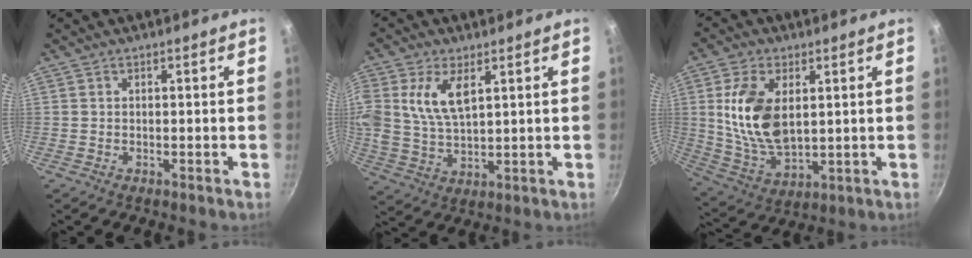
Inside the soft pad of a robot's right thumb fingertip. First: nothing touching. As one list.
[{"total": 9.7, "force": [3.5, 5.1, 7.5], "torque": [-0.149, -0.005, 0.075]}, {"total": 14.4, "force": [2.8, 8.1, 11.5], "torque": [-0.217, -0.016, 0.066]}]